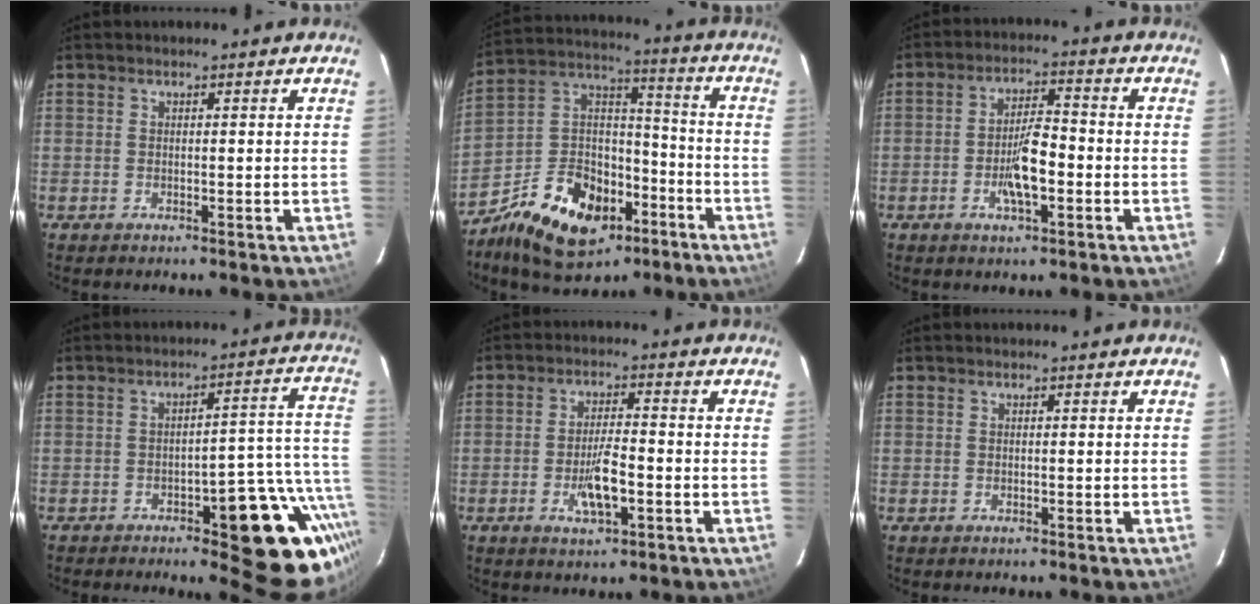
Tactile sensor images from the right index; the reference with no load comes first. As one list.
[{"total": 18.8, "force": [-10.1, 12.0, 10.4], "torque": [-0.222, 0.042, -0.147]}, {"total": 7.3, "force": [-2.4, 2.3, 6.5], "torque": [-0.122, 0.003, -0.039]}, {"total": 15.7, "force": [-8.8, 5.3, 12.0], "torque": [-0.102, 0.013, -0.112]}, {"total": 6.4, "force": [-2.3, 1.9, 5.6], "torque": [-0.109, -0.003, -0.038]}, {"total": 0.0}]